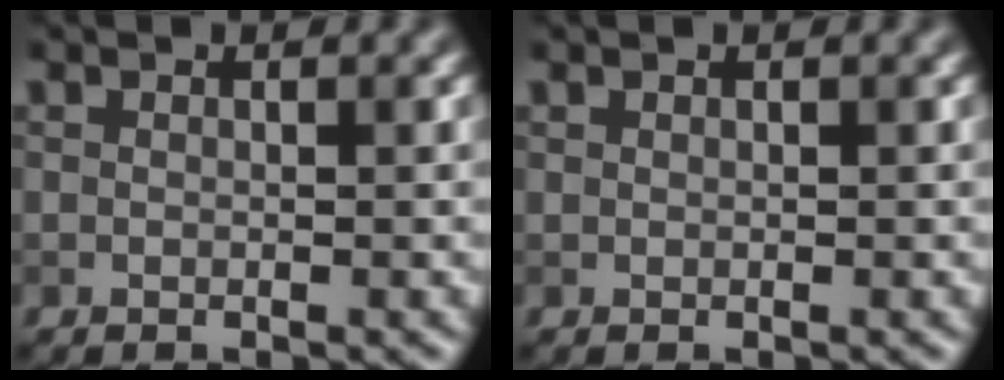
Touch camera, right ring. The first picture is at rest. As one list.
[{"total": 0.0}]